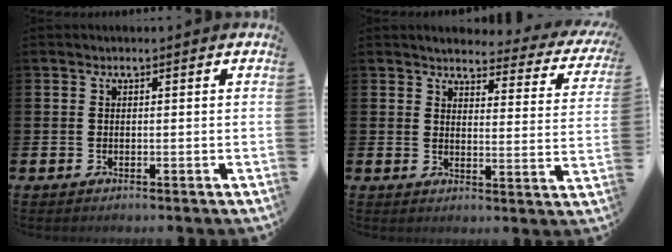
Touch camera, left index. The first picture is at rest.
{"total": 3.1, "force": [2.9, 0.9, 0.7], "torque": [-0.028, -0.025, 0.042]}